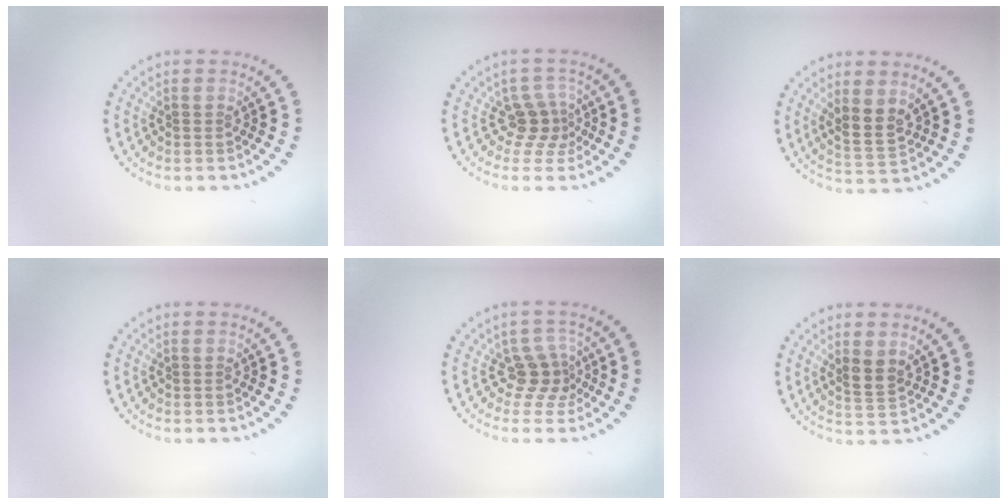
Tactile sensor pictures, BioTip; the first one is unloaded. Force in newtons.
{"total": 2.6, "press": 1.8, "slide": 1.8}
{"total": 2.7, "press": 2.5, "slide": 1.0}
{"total": 0.0}
{"total": 2.6, "press": 1.8, "slide": 1.9}
{"total": 1.9, "press": 1.7, "slide": 0.9}